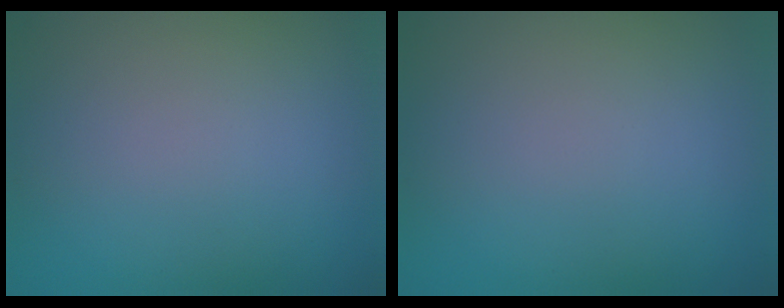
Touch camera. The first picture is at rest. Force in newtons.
{"total": 0.0}